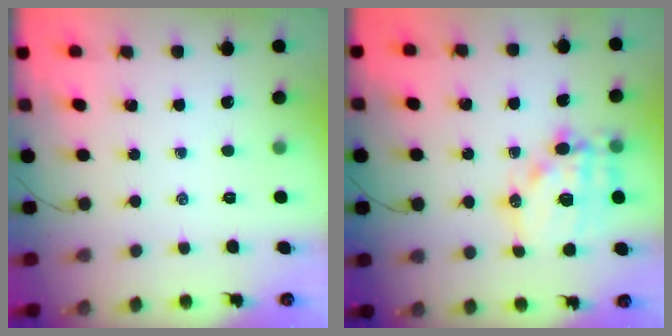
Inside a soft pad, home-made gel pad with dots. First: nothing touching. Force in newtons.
{"total": 14.9, "press": 14.5, "slide": 3.4}